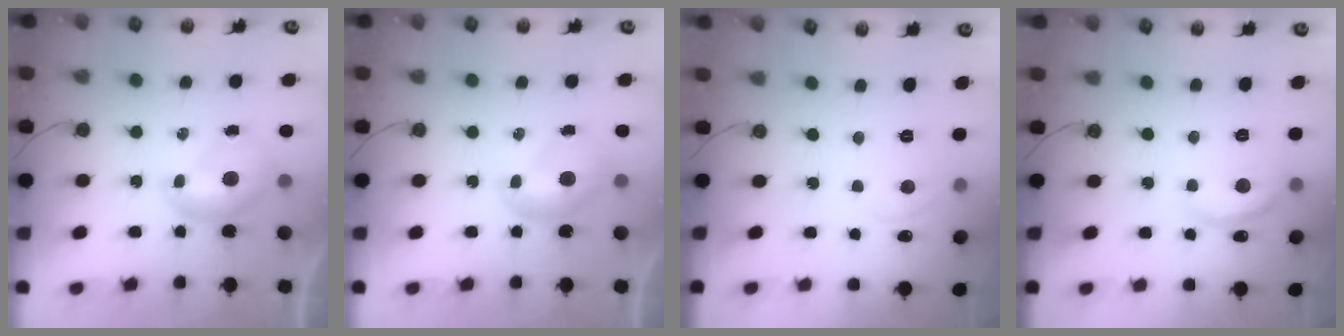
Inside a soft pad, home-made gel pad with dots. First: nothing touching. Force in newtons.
{"total": 0.0}
{"total": 0.8, "press": 0.2, "slide": 0.8}
{"total": 7.4, "press": 7.4, "slide": 0.6}